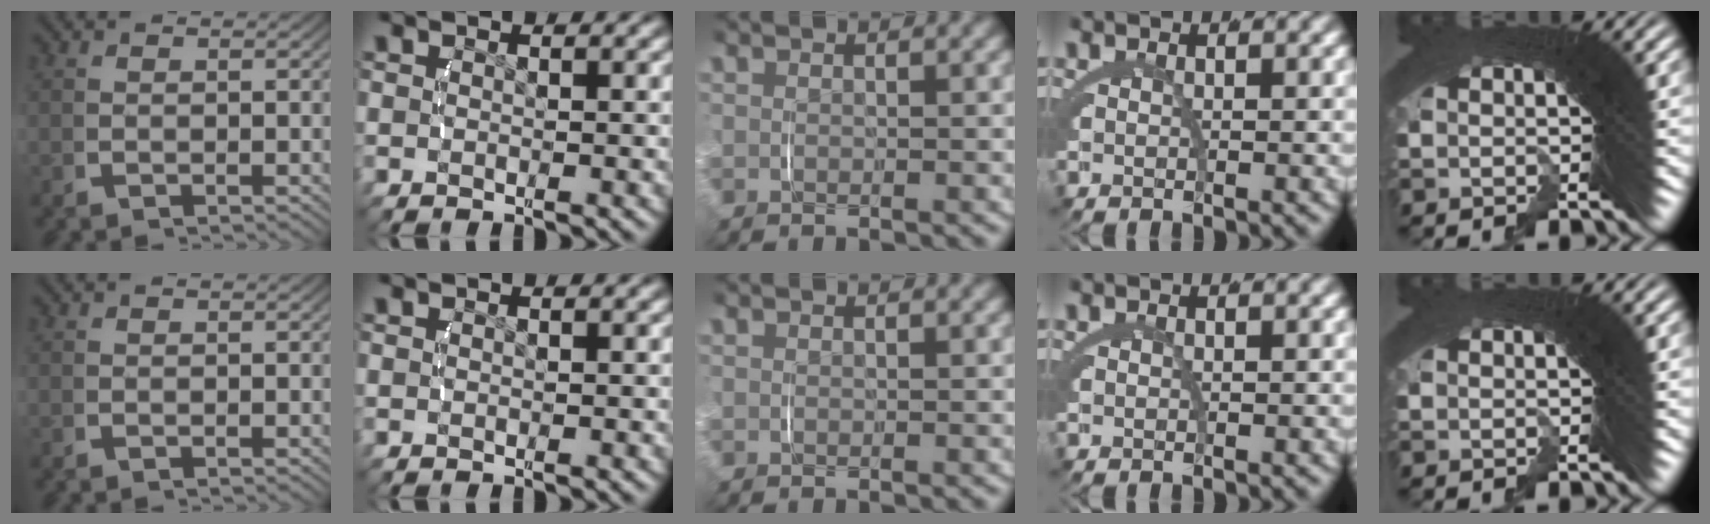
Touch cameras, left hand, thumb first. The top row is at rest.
{}